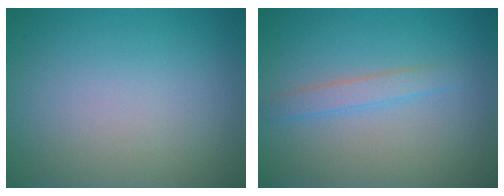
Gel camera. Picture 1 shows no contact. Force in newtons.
{"total": 1.7, "press": 1.7, "slide": 0.1}